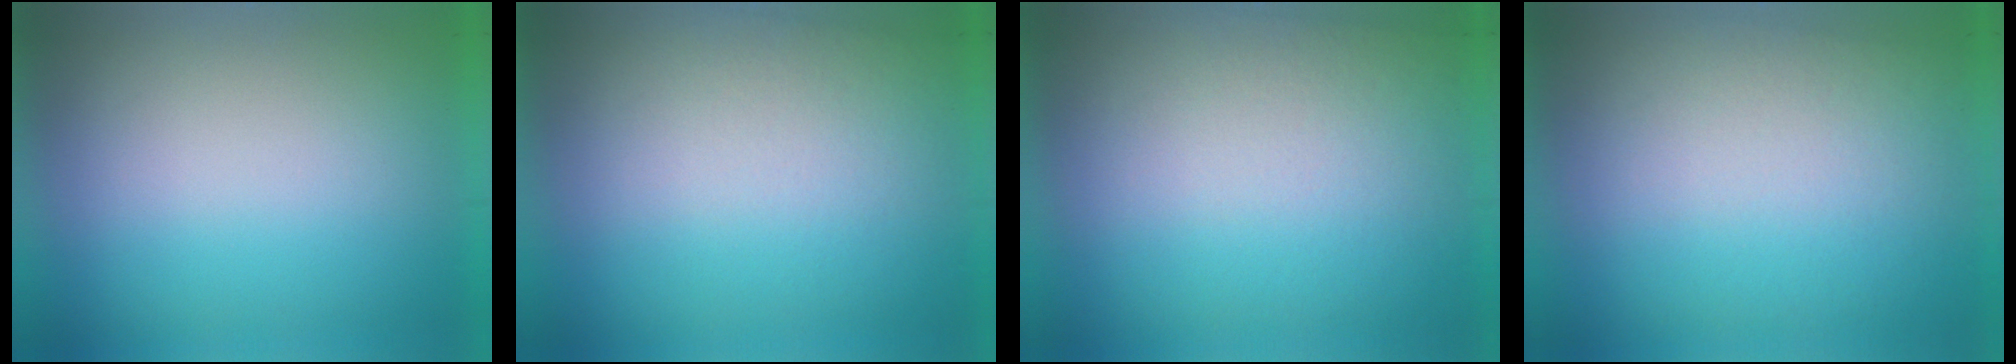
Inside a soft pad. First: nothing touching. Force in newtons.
{"total": 2.4}
{"total": 2.8}
{"total": 2.6}